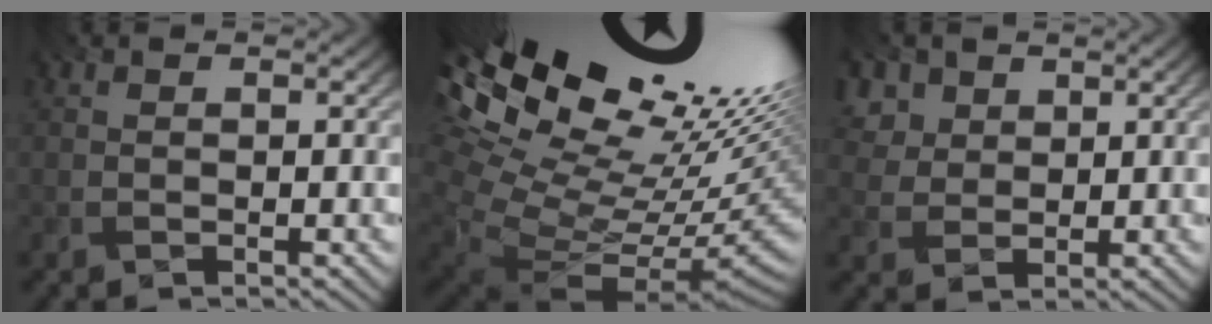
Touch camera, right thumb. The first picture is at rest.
{"total": 19.4, "force": [8.5, 8.8, 15.1], "torque": [-0.241, 0.036, 0.163]}
{"total": 5.2, "force": [2.6, 3.8, 2.6], "torque": [-0.094, 0.003, 0.052]}